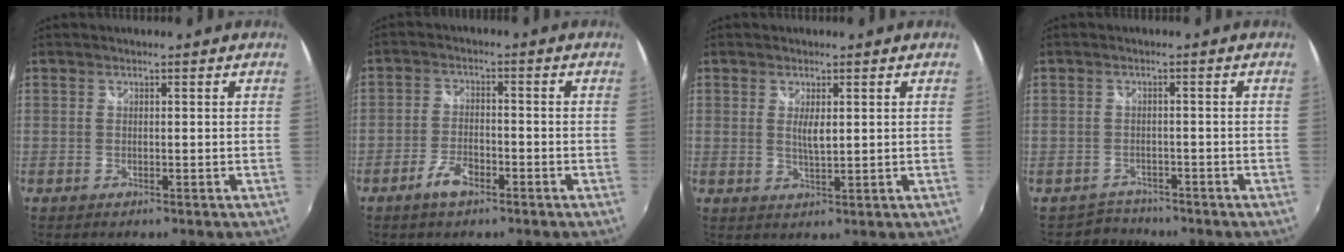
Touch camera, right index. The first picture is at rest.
{"total": 5.0, "force": [-3.2, 2.0, 3.2], "torque": [-0.073, 0.003, -0.057]}
{"total": 2.9, "force": [0.7, 0.9, 2.7], "torque": [-0.047, -0.006, 0.011]}
{"total": 3.3, "force": [-2.4, 2.0, -1.0], "torque": [0.007, 0.014, -0.043]}